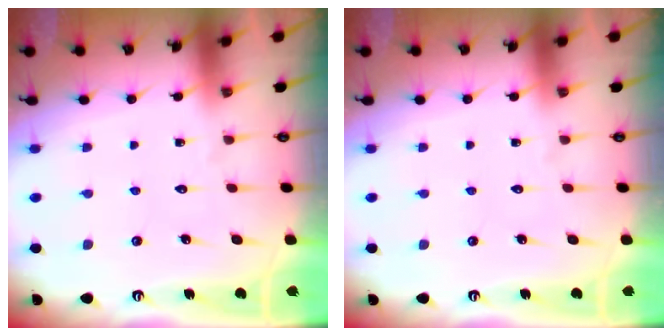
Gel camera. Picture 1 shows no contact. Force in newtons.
{"total": 0.0}